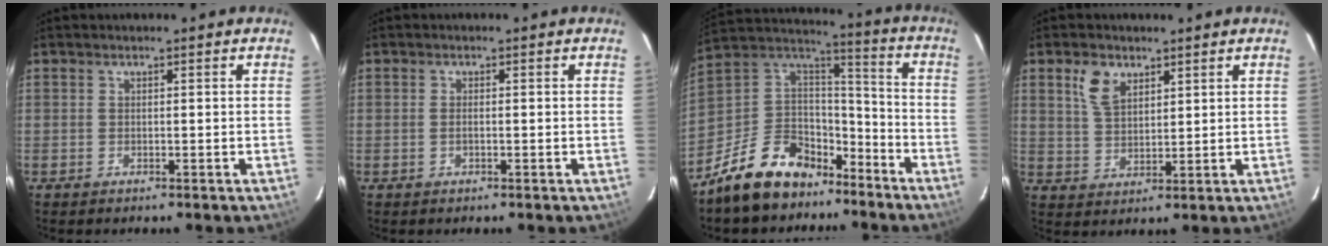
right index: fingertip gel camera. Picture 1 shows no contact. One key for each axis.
{"total": 1.0, "fx": -0.3, "fy": 0.4, "fz": 0.9, "tx": -0.020, "ty": 0.000, "tz": -0.007}
{"total": 18.8, "fx": -12.9, "fy": 11.0, "fz": 8.2, "tx": -0.200, "ty": 0.041, "tz": -0.203}
{"total": 6.0, "fx": 3.2, "fy": 3.6, "fz": 3.5, "tx": -0.069, "ty": 0.011, "tz": 0.066}